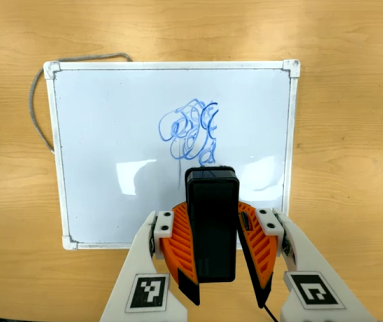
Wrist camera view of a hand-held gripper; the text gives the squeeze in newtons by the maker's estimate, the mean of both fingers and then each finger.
{"total": 11.2, "left": 10.0, "right": 12.4}